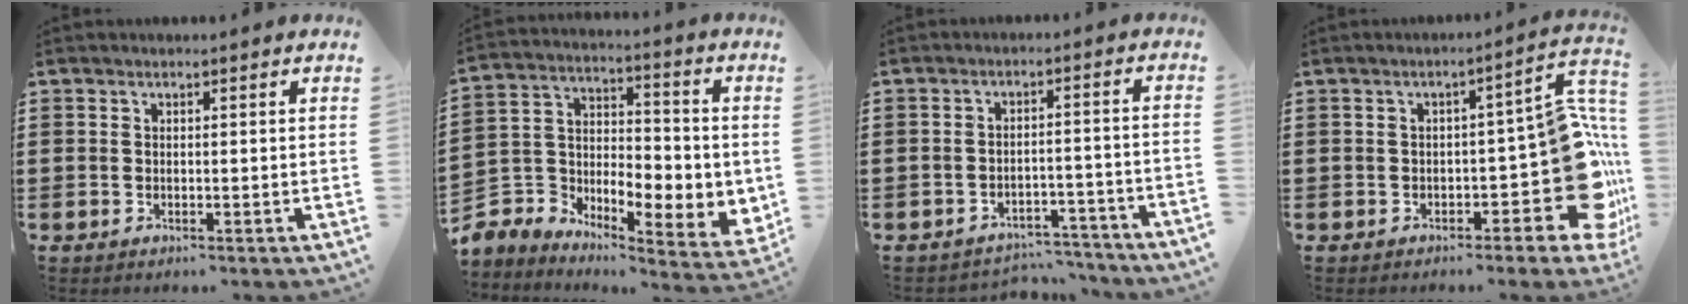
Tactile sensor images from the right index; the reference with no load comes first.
{"total": 5.2, "force": [-2.1, 3.9, 2.7], "torque": [-0.083, -0.029, -0.041]}
{"total": 4.0, "force": [-3.8, 0.2, 1.0], "torque": [-0.021, -0.002, -0.077]}
{"total": 13.8, "force": [-1.3, 6.1, 12.3], "torque": [-0.148, -0.005, -0.016]}